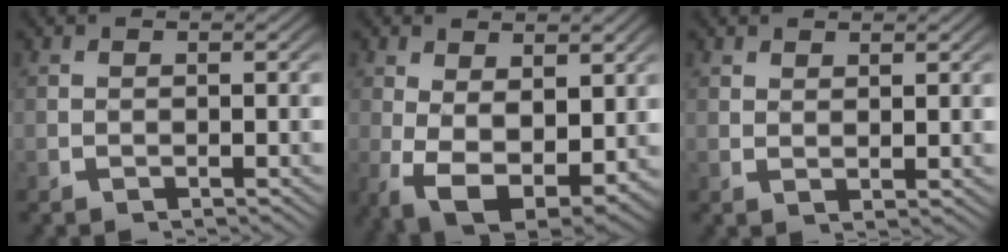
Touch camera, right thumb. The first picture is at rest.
{"total": 9.8, "force": [-3.4, 6.5, 6.5], "torque": [-0.146, -0.064, -0.027]}
{"total": 1.4, "force": [1.3, -0.1, 0.3], "torque": [-0.005, -0.002, 0.032]}